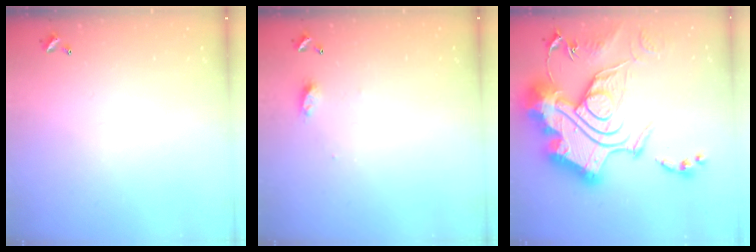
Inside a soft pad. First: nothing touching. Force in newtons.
{"total": 4.0, "press": 4.0, "slide": 0.5}
{"total": 1.1, "press": 1.1, "slide": 0.0}